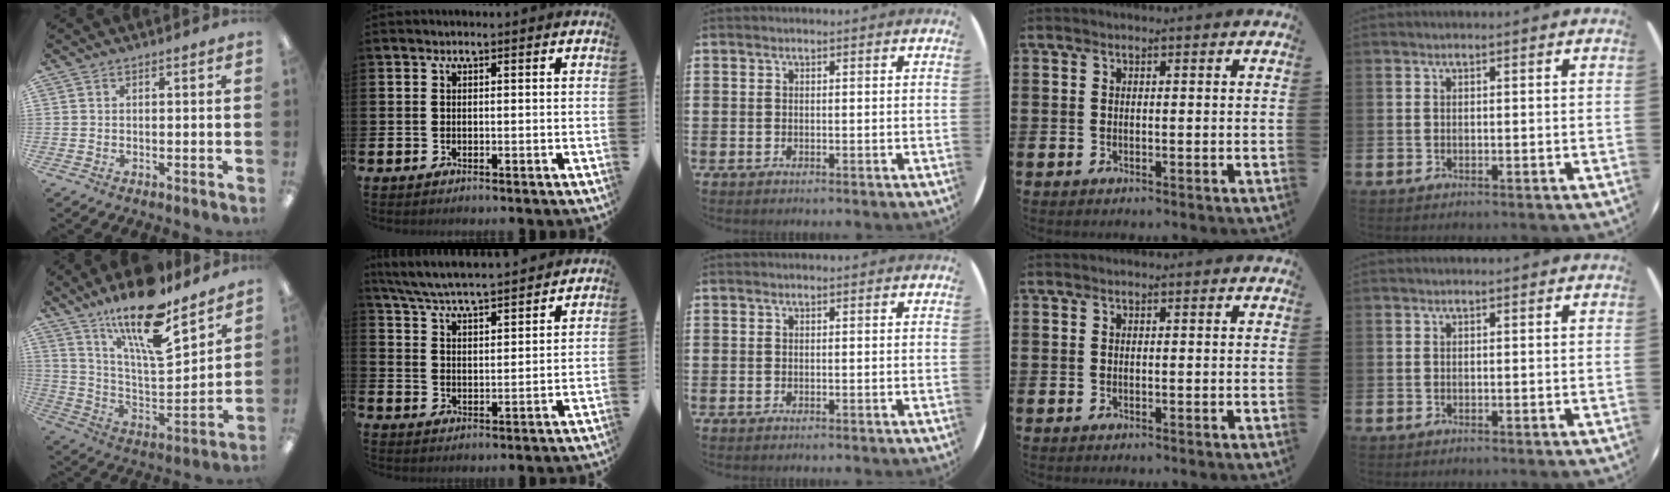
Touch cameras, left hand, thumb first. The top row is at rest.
{"thumb": {"total": 19.9, "force": [15.0, 5.3, 12.0], "torque": [-0.218, -0.094, 0.253]}, "index": {"total": 6.2, "force": [6.0, 0.1, 1.5], "torque": [-0.056, -0.042, 0.105]}}